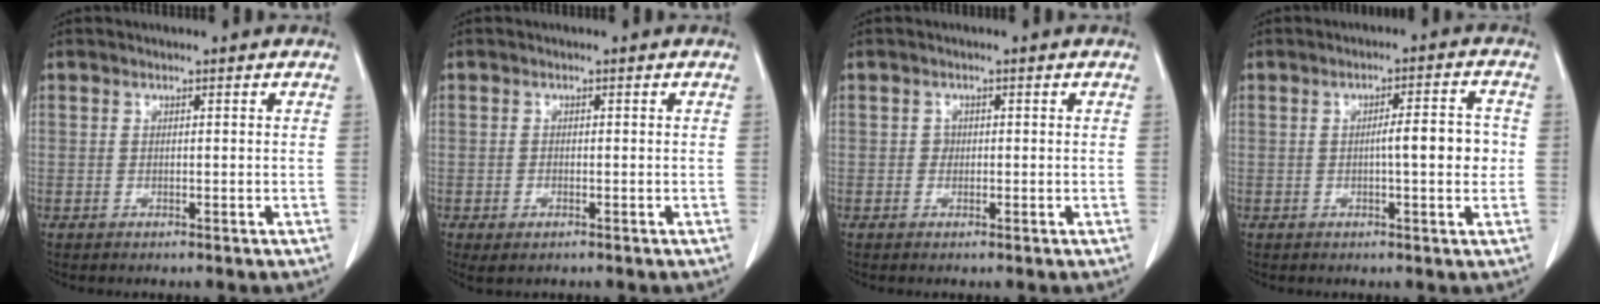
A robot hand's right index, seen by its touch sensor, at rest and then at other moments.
{"total": 1.8, "force": [-0.9, 0.8, 1.3], "torque": [-0.025, -0.003, -0.006]}
{"total": 1.0, "force": [0.0, 0.9, 0.3], "torque": [0.000, 0.003, 0.000]}
{"total": 5.6, "force": [-0.3, 0.8, 5.5], "torque": [-0.081, 0.008, -0.005]}